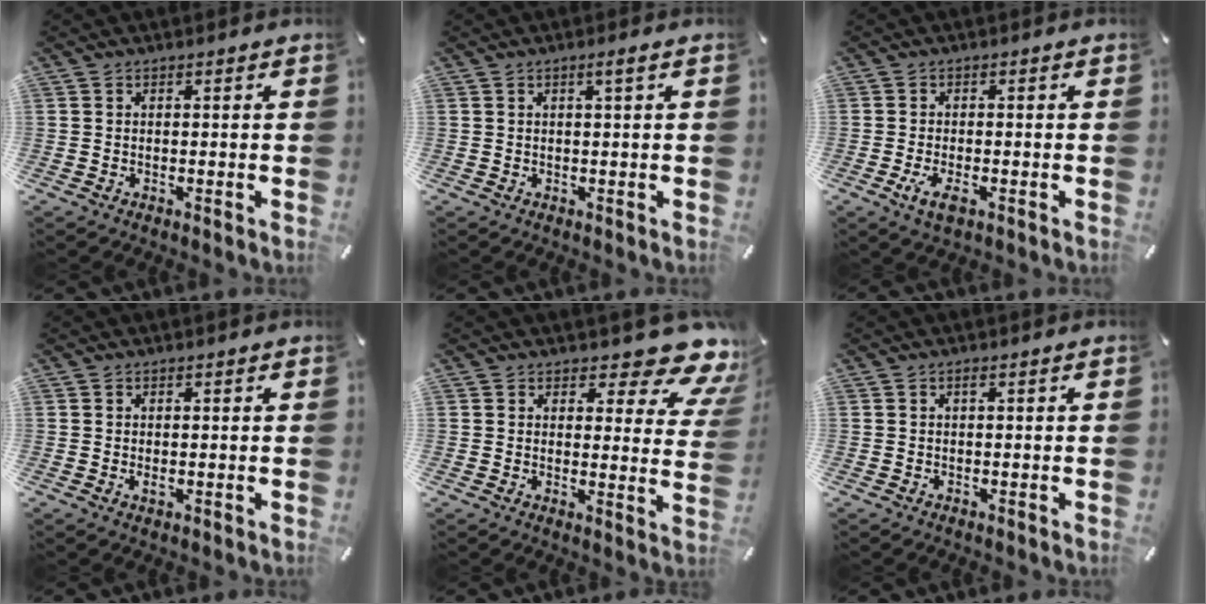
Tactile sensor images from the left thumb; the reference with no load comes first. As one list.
[{"total": 1.9, "force": [0.7, 0.1, 1.8], "torque": [-0.035, 0.001, 0.011]}, {"total": 3.5, "force": [-1.5, 1.3, 2.9], "torque": [-0.065, -0.003, -0.030]}, {"total": 0.7, "force": [0.1, 0.4, 0.6], "torque": [-0.012, 0.001, 0.001]}, {"total": 10.4, "force": [7.8, 4.1, 5.5], "torque": [-0.058, -0.071, 0.134]}, {"total": 0.7, "force": [0.2, 0.1, 0.7], "torque": [-0.013, 0.002, 0.002]}]